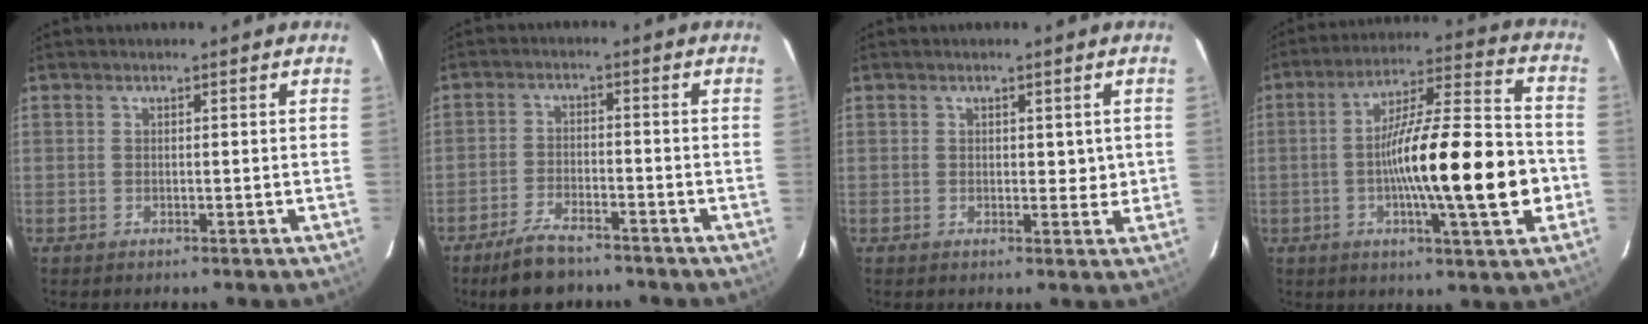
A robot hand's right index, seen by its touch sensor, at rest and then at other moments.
{"total": 7.0, "force": [-5.6, 2.2, 3.5], "torque": [-0.072, -0.009, -0.099]}
{"total": 2.4, "force": [0.5, 1.5, 1.8], "torque": [-0.018, 0.000, 0.008]}
{"total": 18.8, "force": [-3.6, 1.7, 18.4], "torque": [-0.299, 0.006, -0.056]}